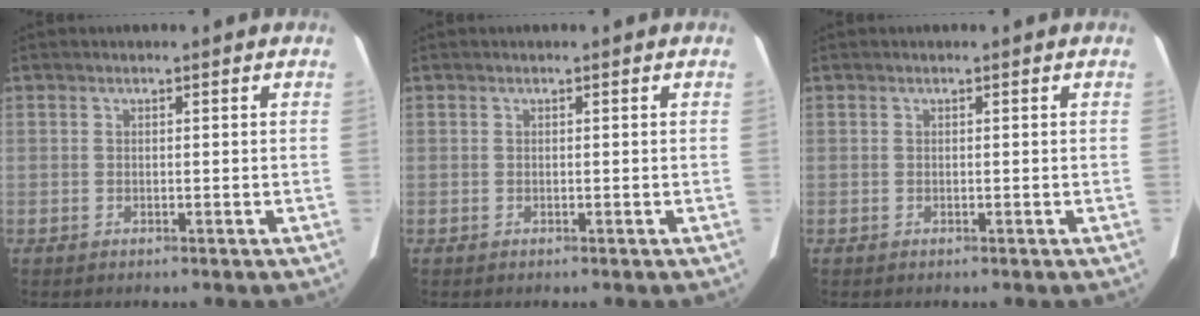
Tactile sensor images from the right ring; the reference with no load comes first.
{"total": 0.0}
{"total": 0.0}